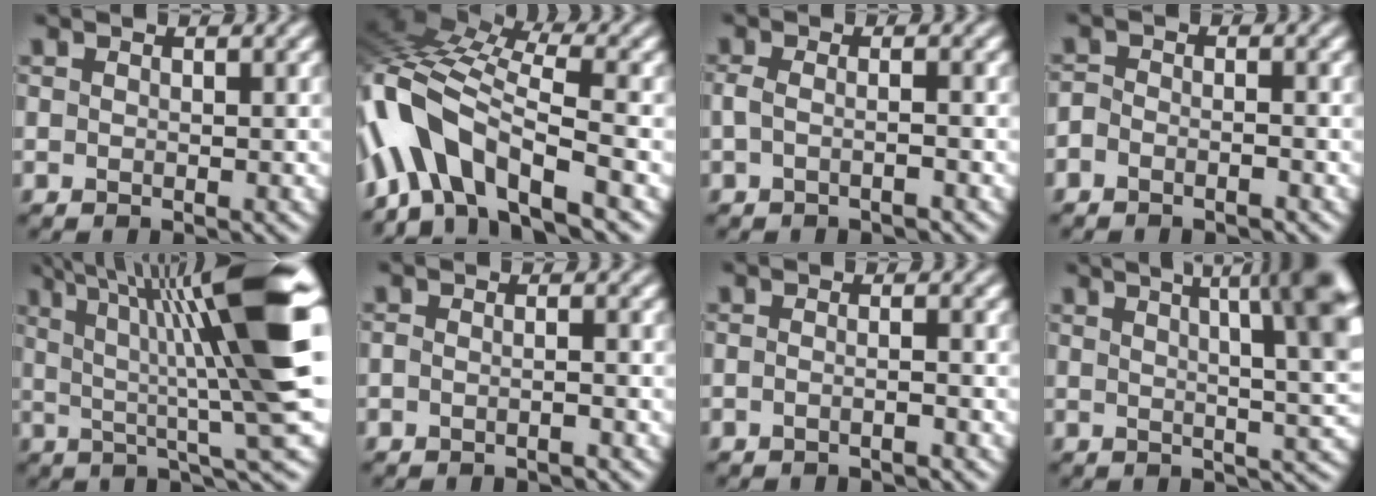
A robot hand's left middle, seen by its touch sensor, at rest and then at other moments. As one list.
[{"total": 11.7, "force": [-5.0, 5.3, 9.2], "torque": [-0.169, 0.013, -0.098]}, {"total": 1.6, "force": [-0.7, 0.4, 1.4], "torque": [-0.029, -0.005, -0.020]}, {"total": 1.8, "force": [-1.4, 0.8, 0.7], "torque": [-0.001, 0.005, -0.033]}, {"total": 13.4, "force": [2.9, 1.9, 12.9], "torque": [-0.183, 0.016, 0.043]}, {"total": 1.2, "force": [-0.8, 0.3, 0.8], "torque": [-0.015, -0.003, -0.018]}, {"total": 1.4, "force": [-0.9, 0.4, 1.0], "torque": [-0.012, -0.004, -0.022]}, {"total": 10.5, "force": [4.6, 2.9, 9.0], "torque": [-0.080, 0.036, 0.044]}]